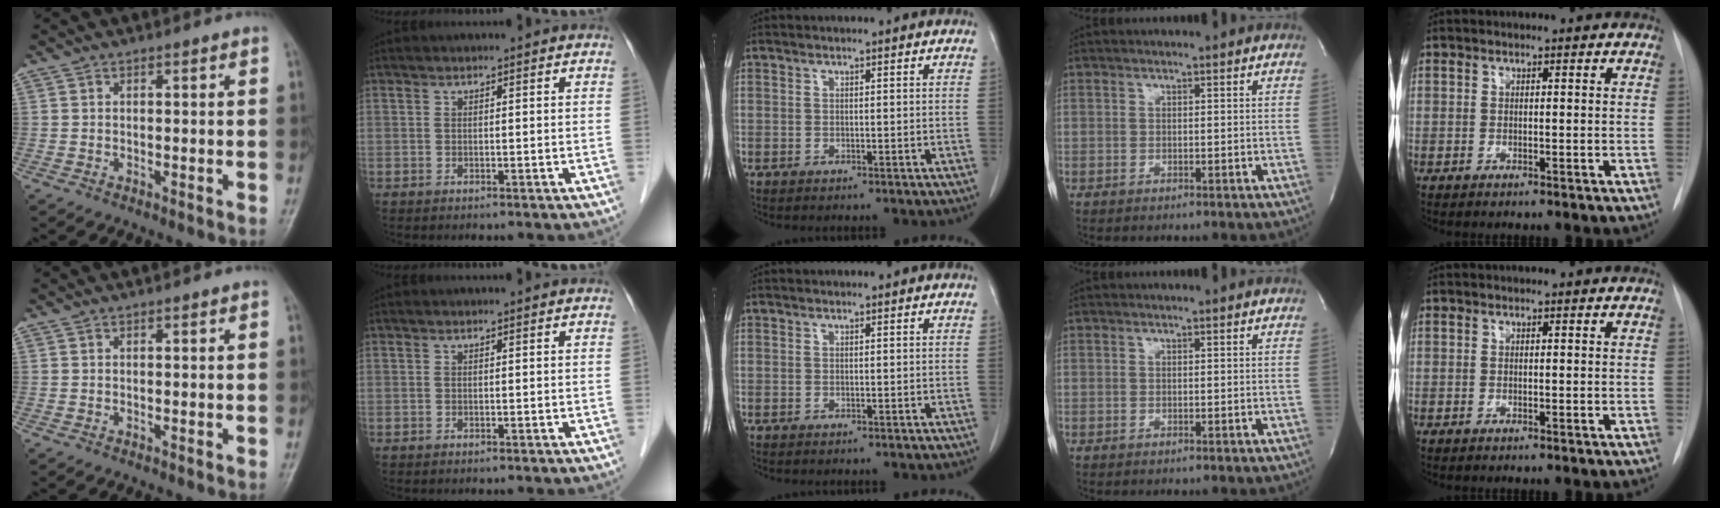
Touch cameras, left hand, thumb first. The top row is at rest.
{}